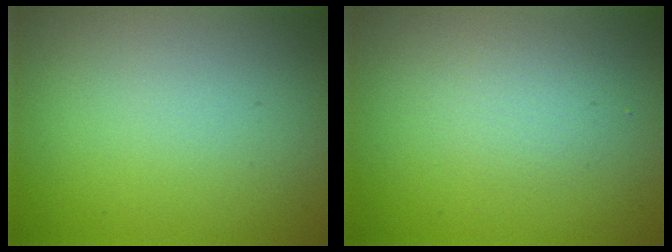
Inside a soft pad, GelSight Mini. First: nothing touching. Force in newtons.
{"total": 1.7, "press": 1.7, "slide": 0.1}